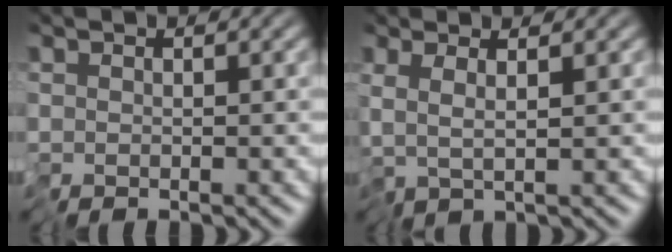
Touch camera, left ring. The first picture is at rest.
{"total": 1.7, "force": [0.6, -0.5, 1.5], "torque": [-0.028, 0.005, 0.013]}